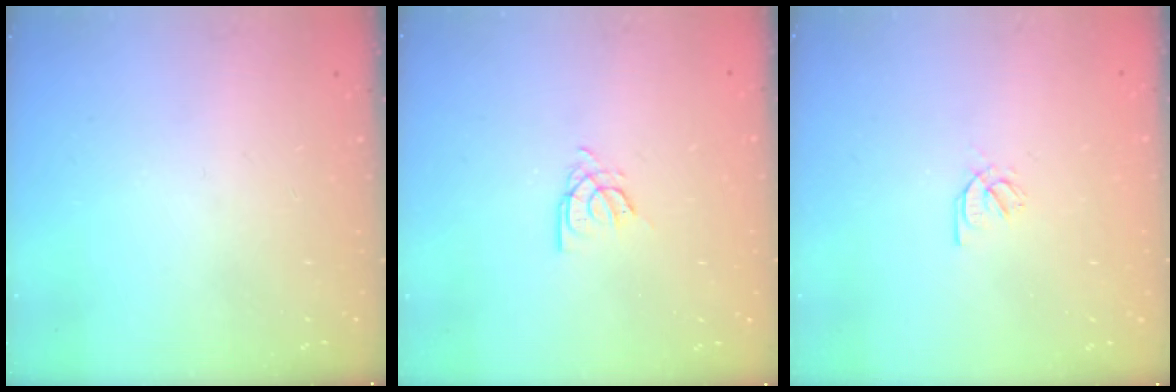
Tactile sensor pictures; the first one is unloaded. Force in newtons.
{"total": 4.0, "press": 4.0, "slide": 0.1}
{"total": 2.2, "press": 2.2, "slide": 0.0}